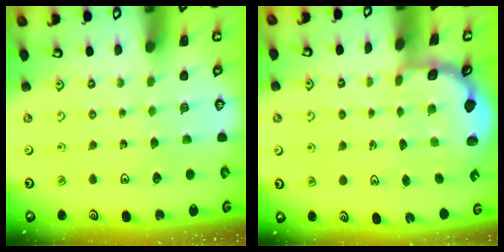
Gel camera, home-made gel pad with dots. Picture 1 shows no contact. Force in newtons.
{"total": 2.5, "press": 1.9, "slide": 1.6}